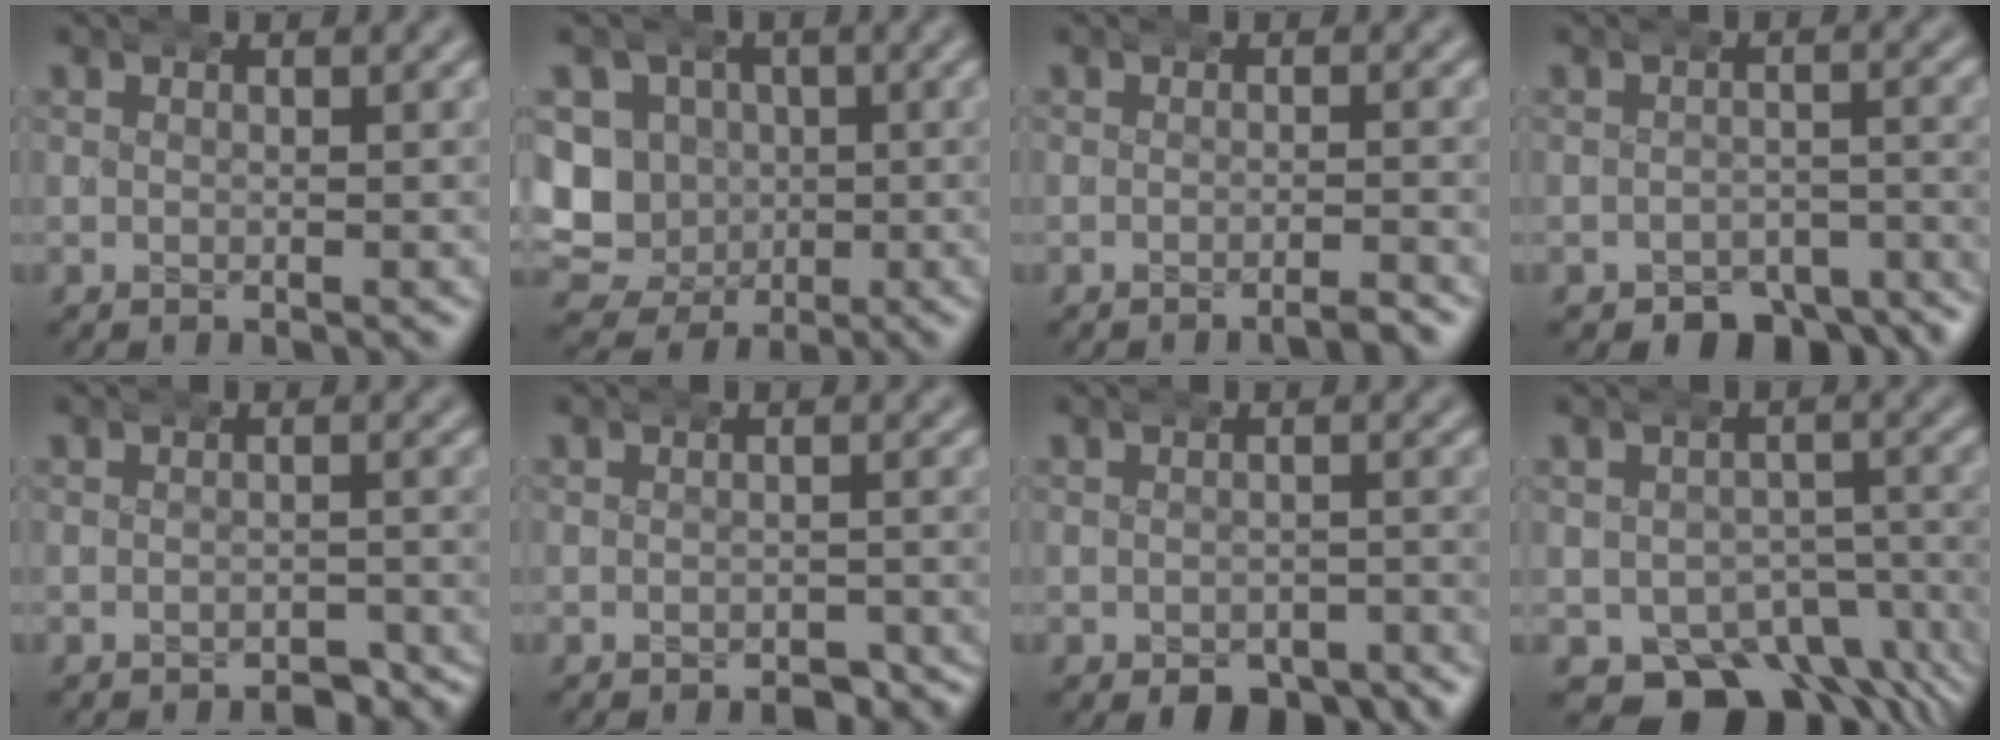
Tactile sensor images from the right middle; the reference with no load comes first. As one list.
[{"total": 12.6, "force": [-0.9, 11.8, 4.4], "torque": [-0.112, -0.026, -0.021]}, {"total": 1.2, "force": [-1.0, -0.1, 0.6], "torque": [-0.007, 0.010, -0.026]}, {"total": 7.7, "force": [-6.2, 3.5, 2.7], "torque": [-0.021, -0.013, -0.093]}, {"total": 3.3, "force": [-3.0, 1.2, 1.0], "torque": [-0.008, -0.001, -0.050]}, {"total": 3.1, "force": [-2.6, 1.2, 1.3], "torque": [-0.012, -0.003, -0.041]}, {"total": 5.4, "force": [-4.2, 2.4, 2.5], "torque": [-0.028, -0.014, -0.059]}, {"total": 10.9, "force": [-6.8, 7.0, 4.8], "torque": [-0.074, -0.050, -0.086]}]